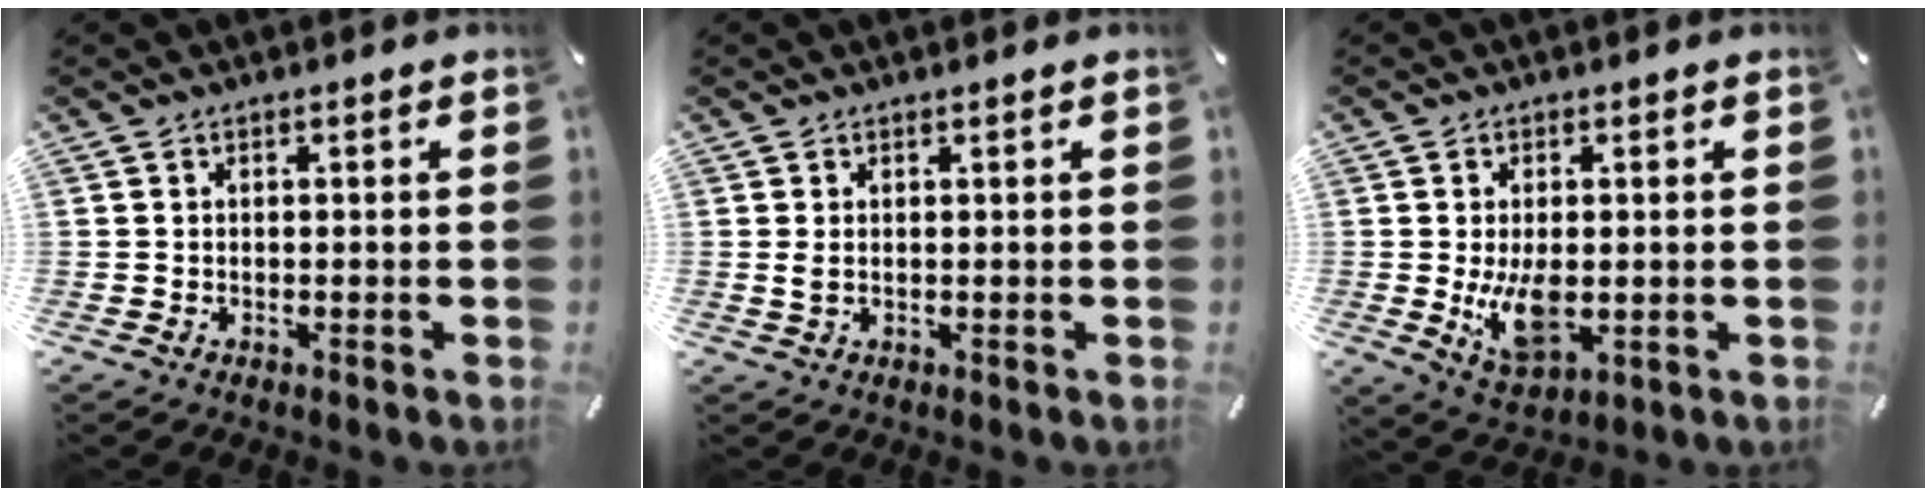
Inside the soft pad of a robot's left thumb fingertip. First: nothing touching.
{"total": 1.7, "force": [0.4, 0.6, 1.6], "torque": [-0.033, 0.000, 0.007]}
{"total": 8.9, "force": [-0.5, 4.9, 7.4], "torque": [-0.151, -0.014, -0.009]}